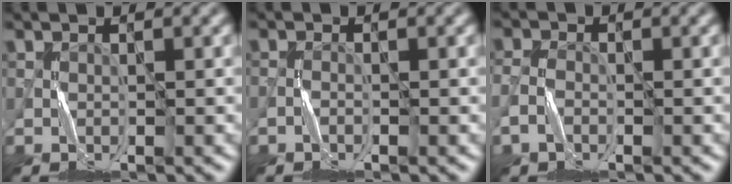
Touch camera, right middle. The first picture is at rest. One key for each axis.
{"total": 1.0, "fx": -1.0, "fy": -0.1, "fz": -0.2, "tx": 0.004, "ty": 0.008, "tz": -0.020}
{"total": 2.2, "fx": -1.5, "fy": 1.3, "fz": 0.9, "tx": -0.021, "ty": 0.005, "tz": -0.036}